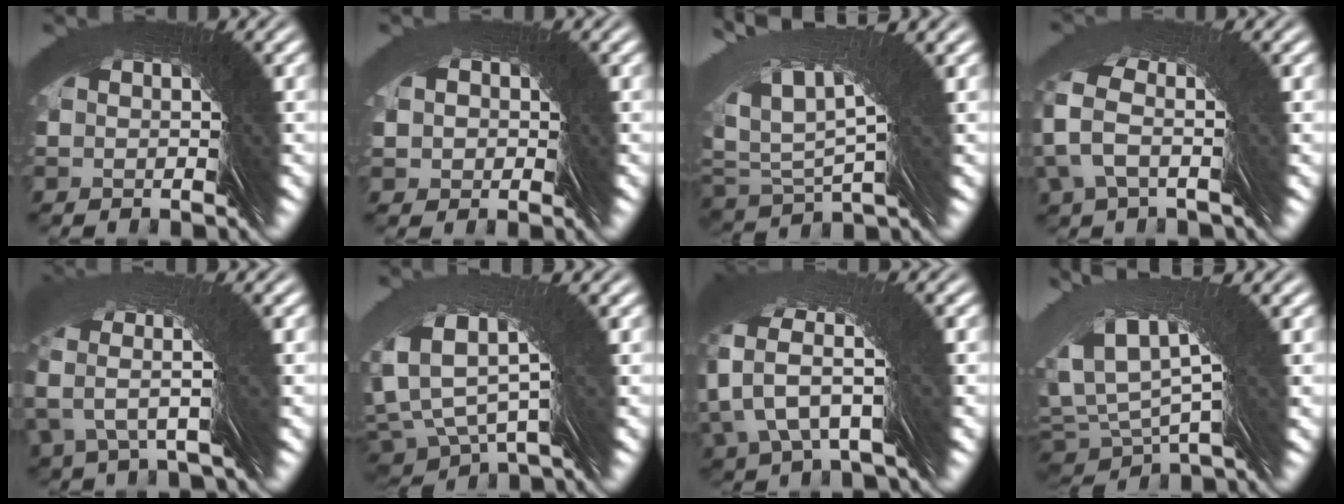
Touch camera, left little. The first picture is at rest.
{"total": 3.5, "force": [0.5, 3.2, 1.3], "torque": [-0.023, 0.003, 0.003]}
{"total": 3.8, "force": [3.2, 0.0, 2.2], "torque": [-0.060, 0.026, 0.057]}
{"total": 3.8, "force": [1.7, -2.5, -2.2], "torque": [0.021, 0.038, 0.017]}
{"total": 7.7, "force": [6.4, -4.2, -0.1], "torque": [0.020, 0.087, 0.078]}
{"total": 1.8, "force": [1.7, 0.1, 0.7], "torque": [-0.037, 0.021, 0.022]}
{"total": 5.4, "force": [4.9, -2.1, -0.7], "torque": [-0.014, 0.058, 0.060]}
{"total": 2.8, "force": [2.2, 0.4, 1.7], "torque": [-0.049, 0.019, 0.040]}